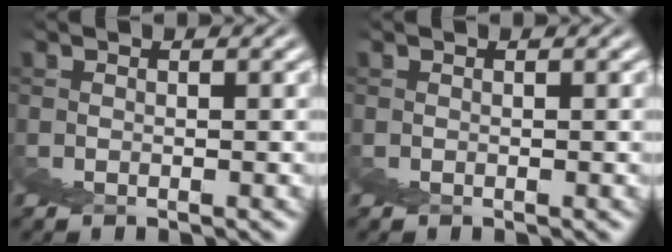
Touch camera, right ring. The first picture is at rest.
{"total": 0.0}